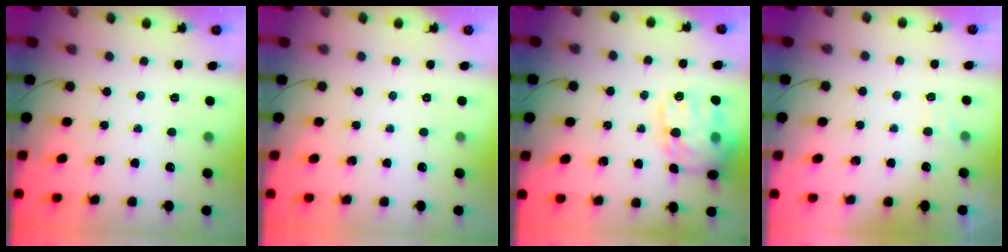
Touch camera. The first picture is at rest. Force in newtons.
{"total": 0.0}
{"total": 18.0, "press": 17.9, "slide": 1.7}
{"total": 3.7, "press": 3.5, "slide": 1.1}